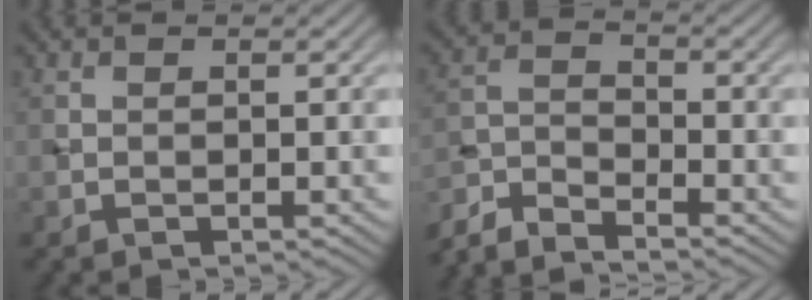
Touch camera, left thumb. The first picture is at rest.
{"total": 6.2, "force": [-5.7, 1.2, 2.1], "torque": [-0.050, -0.013, -0.125]}